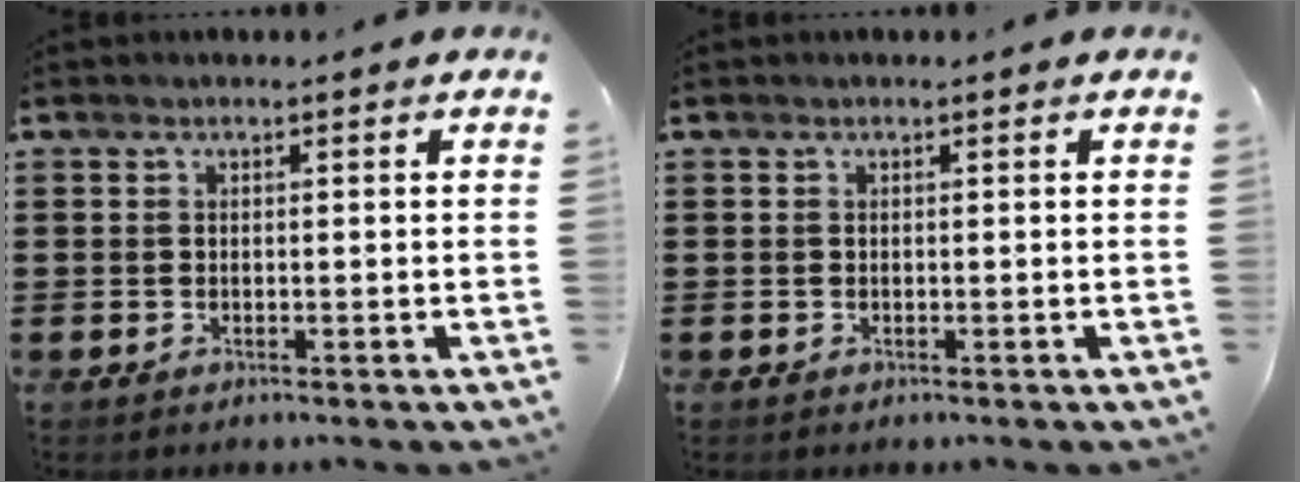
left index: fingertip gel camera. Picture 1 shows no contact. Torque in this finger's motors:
{"motor_torque": [0.00, 0.00, 0.01, 0.00]}